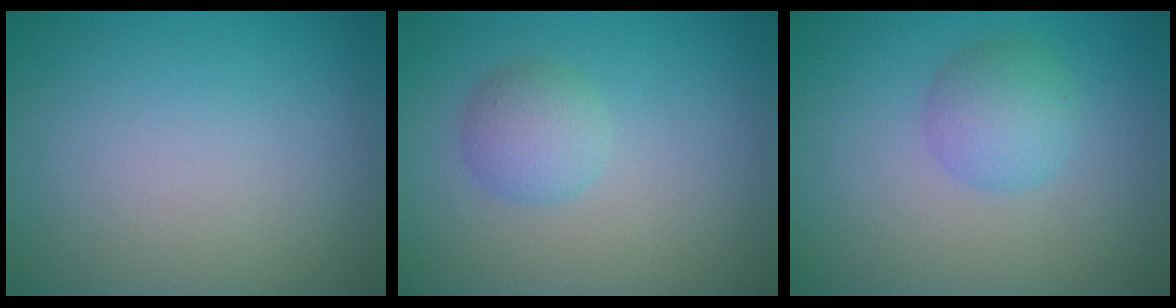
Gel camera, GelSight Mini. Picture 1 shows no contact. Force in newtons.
{"total": 2.4, "press": 2.4, "slide": 0.1}
{"total": 2.8, "press": 2.8, "slide": 0.1}